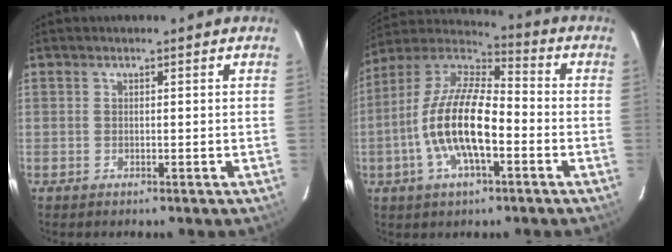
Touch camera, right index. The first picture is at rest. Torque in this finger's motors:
{"motor_torque": [1.80, -0.34, 1.05, 0.21]}